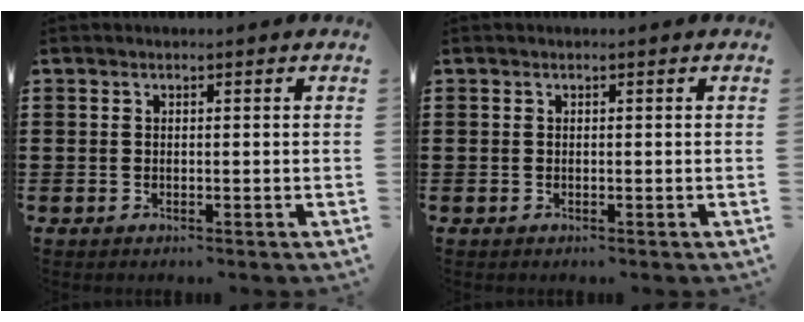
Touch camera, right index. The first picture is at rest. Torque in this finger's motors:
{"motor_torque": [-0.02, 0.01, 0.00, 0.00]}